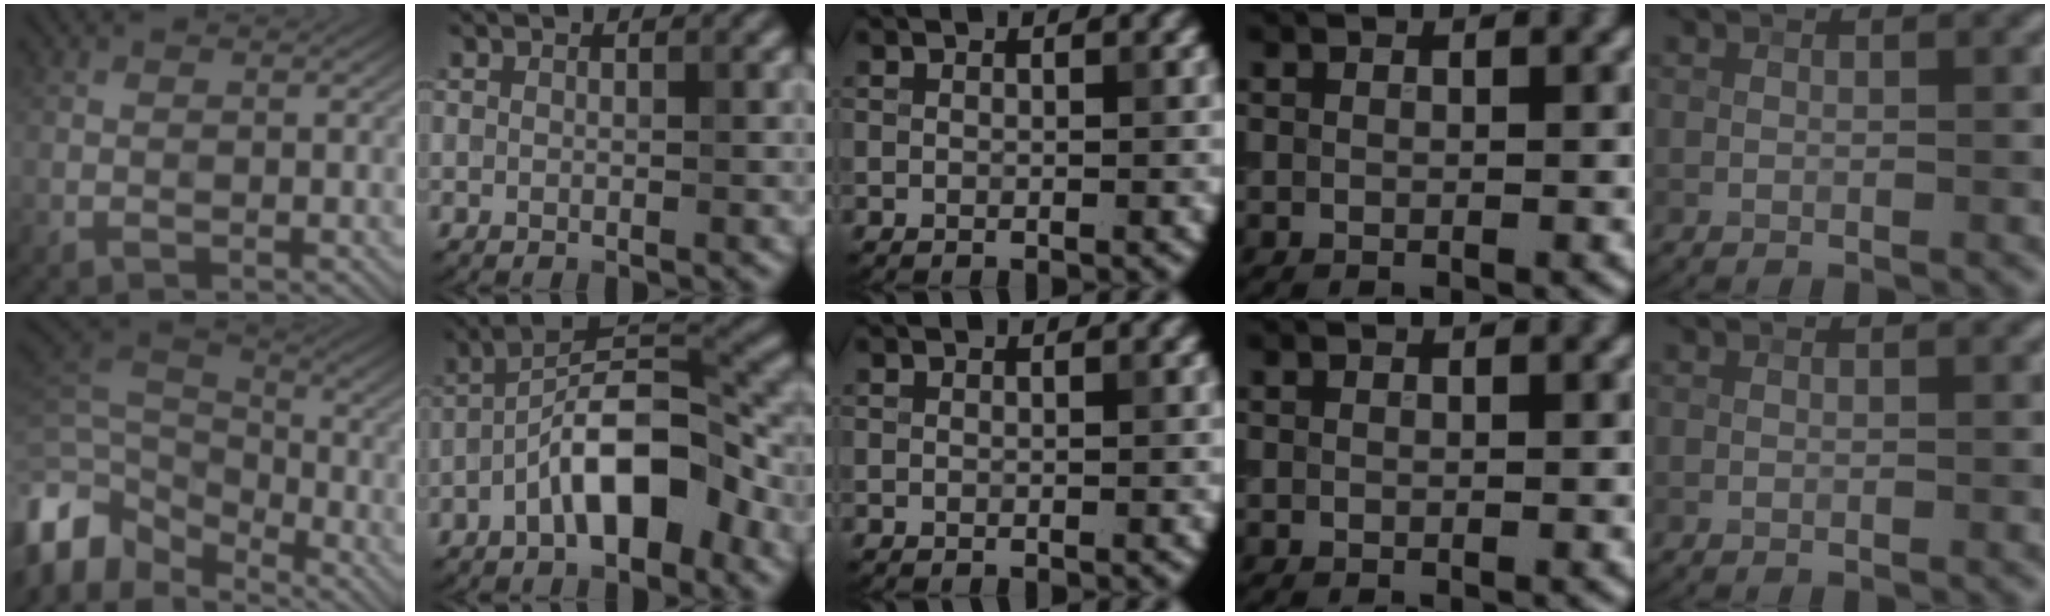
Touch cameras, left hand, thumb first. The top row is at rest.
{"thumb": {"total": 11.3, "force": [-4.2, 7.9, 6.9], "torque": [-0.210, -0.003, -0.074]}, "index": {"total": 7.9, "force": [-3.3, 2.9, 6.6], "torque": [-0.108, 0.023, -0.061]}}